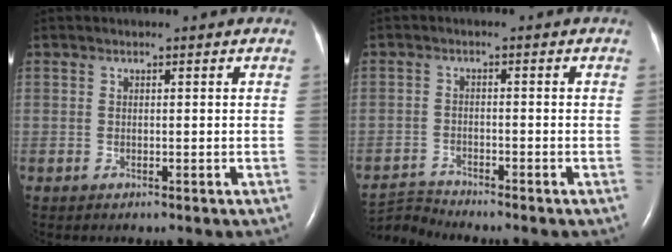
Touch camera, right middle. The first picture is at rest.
{"total": 3.9, "force": [-3.6, -1.2, -0.8], "torque": [0.006, -0.015, -0.068]}